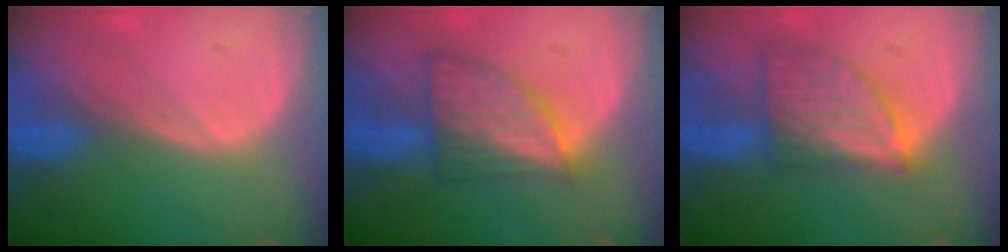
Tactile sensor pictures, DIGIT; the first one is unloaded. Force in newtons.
{"total": 7.1, "press": 6.5, "slide": 3.0}
{"total": 7.3, "press": 6.8, "slide": 2.7}